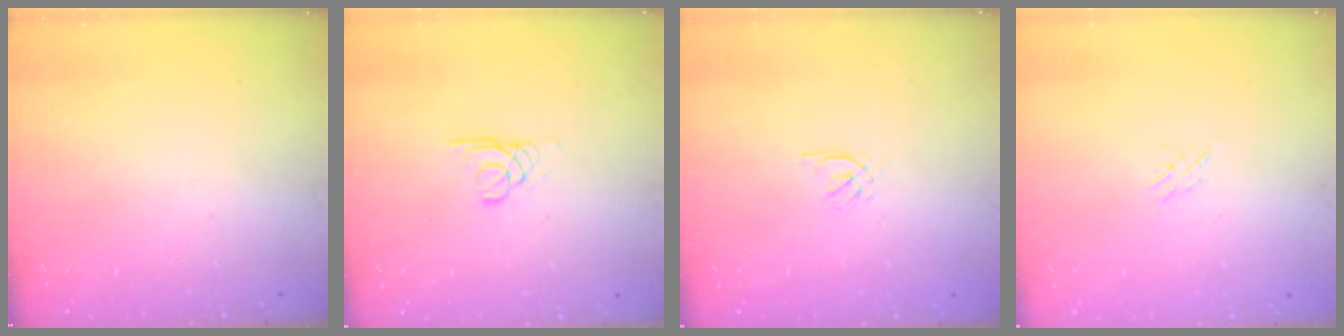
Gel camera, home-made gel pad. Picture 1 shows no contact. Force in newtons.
{"total": 1.7, "press": 1.7, "slide": 0.1}
{"total": 0.5, "press": 0.3, "slide": 0.4}
{"total": 2.1, "press": 2.1, "slide": 0.5}